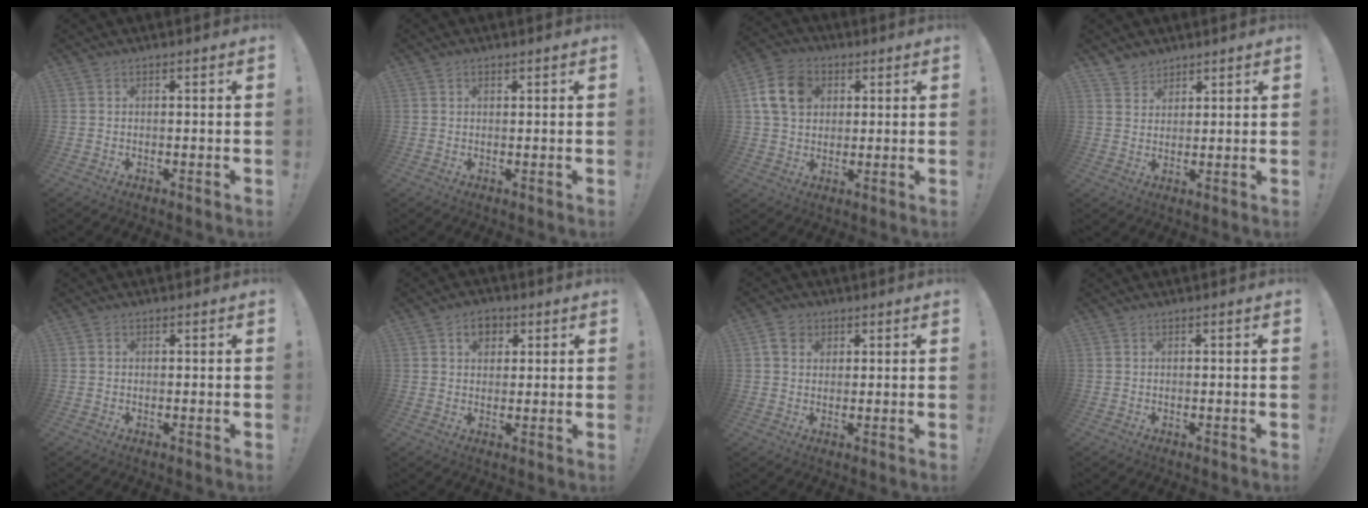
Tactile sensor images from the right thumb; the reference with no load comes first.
{"total": 0.8, "force": [0.6, 0.5, 0.2], "torque": [-0.001, -0.001, 0.011]}
{"total": 13.2, "force": [4.1, 10.2, 7.2], "torque": [-0.126, 0.001, 0.087]}
{"total": 4.4, "force": [3.7, 2.4, 0.1], "torque": [-0.004, -0.026, 0.071]}
{"total": 0.6, "force": [0.0, 0.6, 0.0], "torque": [-0.003, 0.003, 0.002]}
{"total": 5.6, "force": [2.4, 4.2, 2.8], "torque": [-0.033, -0.002, 0.042]}
{"total": 5.5, "force": [2.3, 4.4, 2.3], "torque": [-0.036, -0.001, 0.044]}
{"total": 0.0}